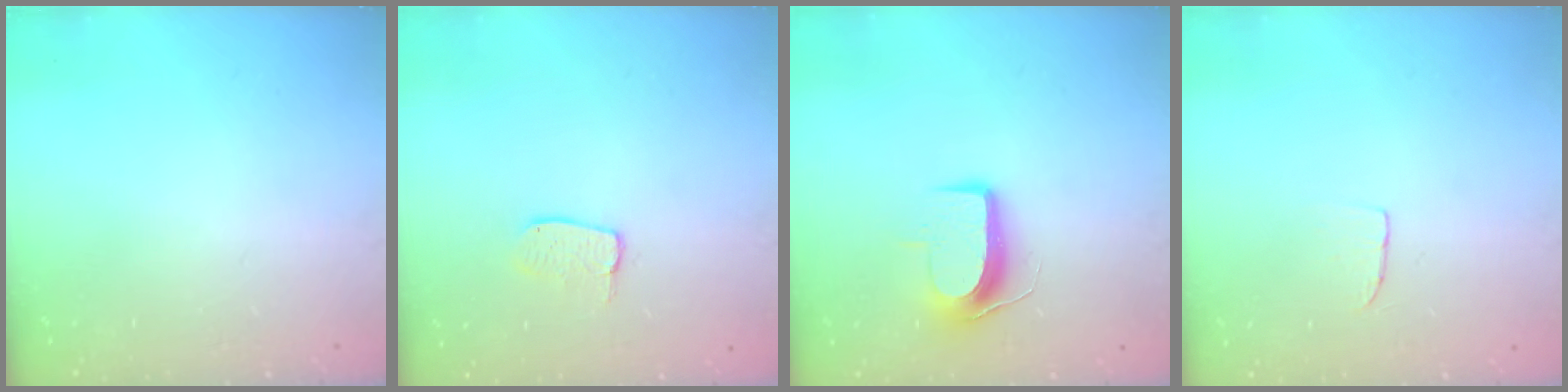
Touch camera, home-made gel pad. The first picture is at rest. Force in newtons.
{"total": 5.5, "press": 5.5, "slide": 0.3}
{"total": 8.8, "press": 8.7, "slide": 0.6}
{"total": 4.1, "press": 4.0, "slide": 0.2}